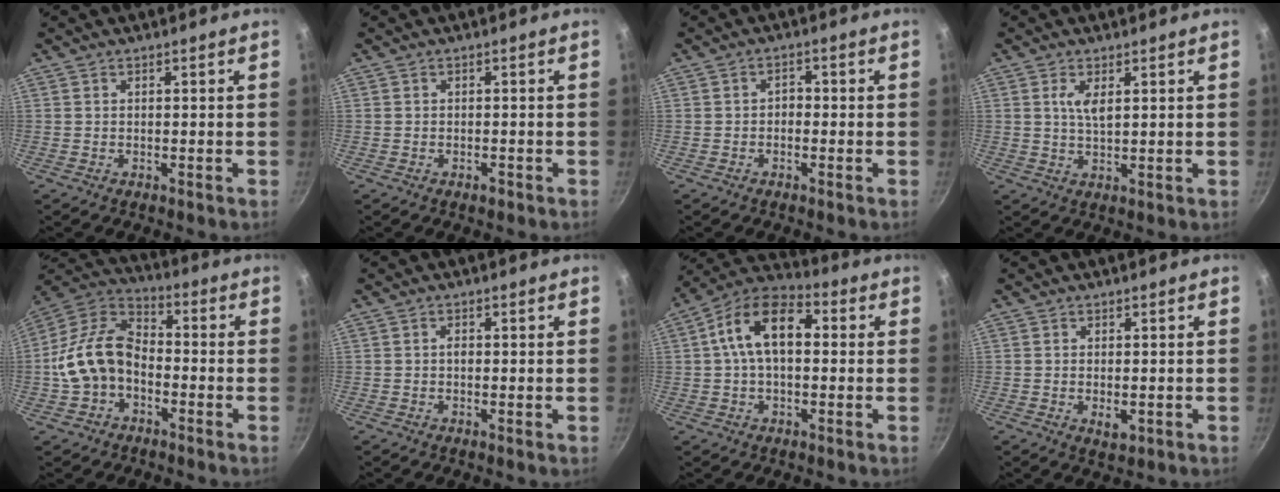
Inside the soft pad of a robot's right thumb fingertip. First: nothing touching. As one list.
[{"total": 1.3, "force": [-0.8, 0.7, 0.7], "torque": [-0.012, 0.007, -0.011]}, {"total": 2.0, "force": [-0.7, 1.4, 1.2], "torque": [-0.010, 0.012, -0.014]}, {"total": 3.7, "force": [1.4, 1.4, 3.2], "torque": [-0.056, -0.009, 0.027]}, {"total": 13.5, "force": [-2.9, 9.4, 9.3], "torque": [-0.147, 0.051, -0.071]}, {"total": 0.8, "force": [-0.1, 0.5, 0.7], "torque": [-0.010, 0.001, -0.004]}, {"total": 13.6, "force": [1.9, 8.1, 10.7], "torque": [-0.158, 0.035, 0.011]}, {"total": 2.8, "force": [-0.5, 1.5, 2.3], "torque": [-0.036, -0.007, -0.007]}]